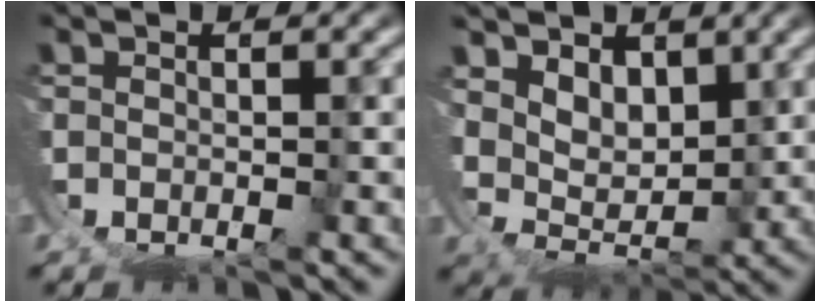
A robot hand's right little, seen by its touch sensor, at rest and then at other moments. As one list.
[{"total": 6.1, "force": [4.0, 3.9, 2.3], "torque": [-0.062, -0.008, 0.059]}]